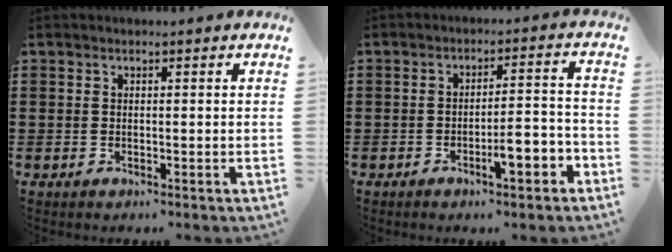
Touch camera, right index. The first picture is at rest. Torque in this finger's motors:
{"motor_torque": [0.62, -0.59, 0.39, 0.13]}